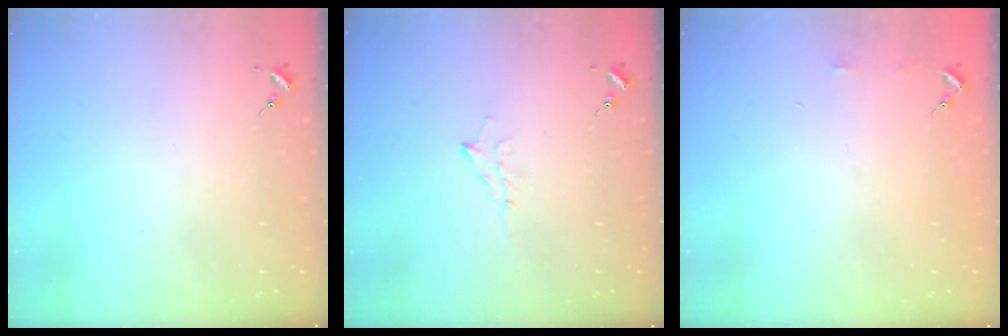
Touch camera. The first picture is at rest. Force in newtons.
{"total": 4.6, "press": 4.6, "slide": 0.7}
{"total": 3.4, "press": 3.3, "slide": 0.4}